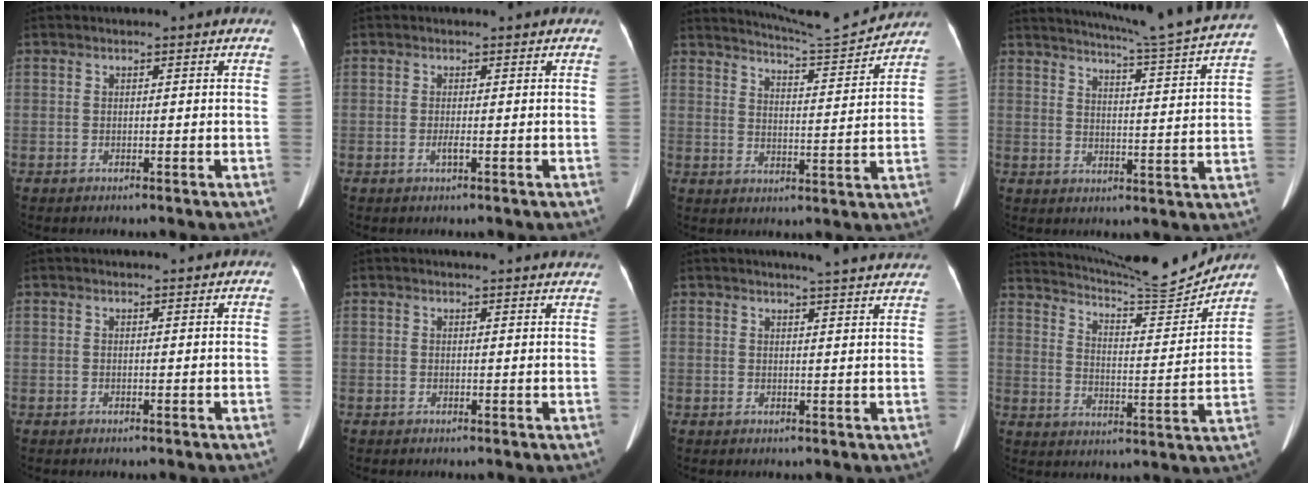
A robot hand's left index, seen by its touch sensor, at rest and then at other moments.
{"total": 0.9, "force": [-0.4, -0.1, 0.8], "torque": [-0.022, -0.005, -0.006]}
{"total": 10.3, "force": [10.1, -1.2, 1.4], "torque": [-0.037, -0.020, 0.150]}
{"total": 19.9, "force": [18.2, -1.9, 7.8], "torque": [-0.133, -0.060, 0.226]}
{"total": 1.0, "force": [1.0, -0.1, 0.2], "torque": [-0.007, 0.001, 0.017]}
{"total": 9.8, "force": [9.3, 0.8, 2.8], "torque": [-0.023, 0.003, 0.088]}
{"total": 11.6, "force": [10.8, 0.2, 4.2], "torque": [-0.051, -0.011, 0.113]}
{"total": 15.6, "force": [15.1, -0.6, 3.8], "torque": [-0.081, -0.042, 0.223]}